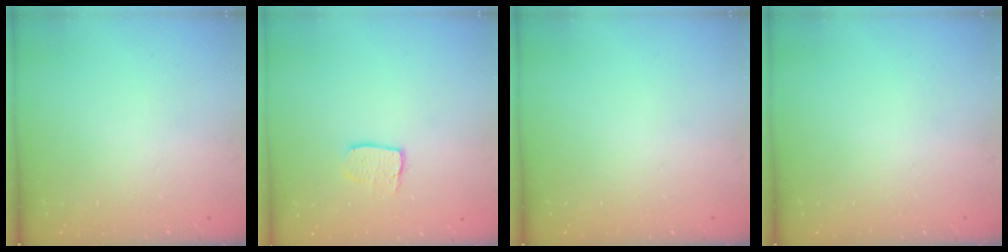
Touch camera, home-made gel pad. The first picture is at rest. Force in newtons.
{"total": 6.8, "press": 6.8, "slide": 0.4}
{"total": 0.0}
{"total": 0.0}